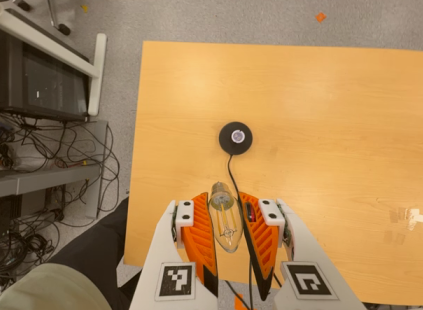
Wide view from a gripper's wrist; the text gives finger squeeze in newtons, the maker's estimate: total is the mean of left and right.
{"total": 17.9, "left": 19.0, "right": 16.8}